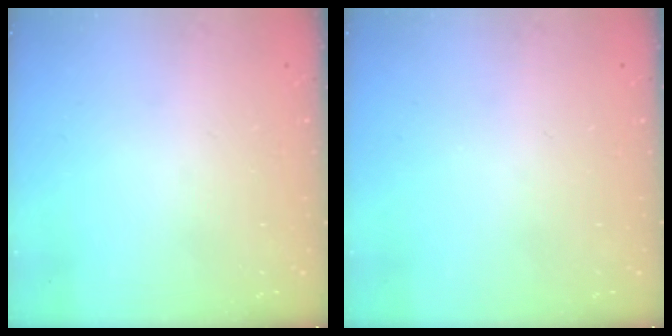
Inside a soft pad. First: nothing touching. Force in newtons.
{"total": 0.0}